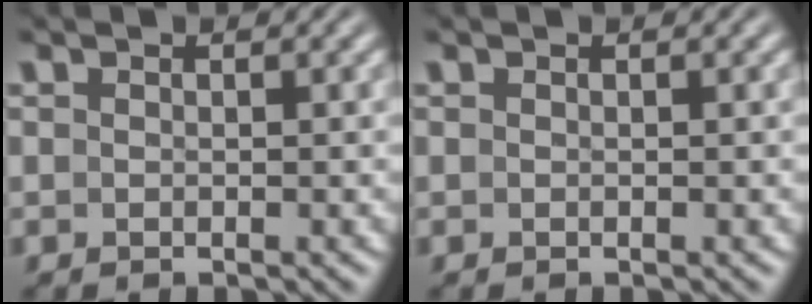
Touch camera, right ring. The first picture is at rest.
{"total": 0.0}